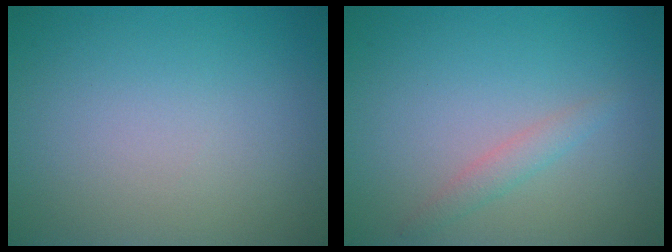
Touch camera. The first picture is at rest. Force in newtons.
{"total": 1.3, "press": 1.3, "slide": 0.1}